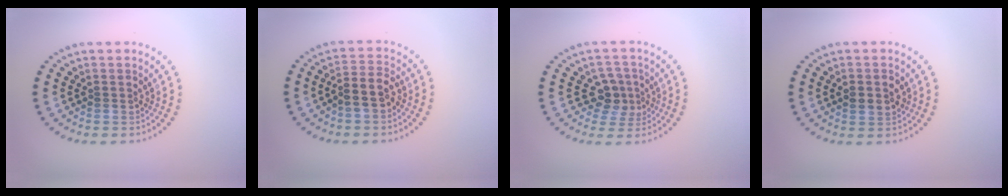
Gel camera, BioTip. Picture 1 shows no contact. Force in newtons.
{"total": 2.9, "press": 2.5, "slide": 1.4}
{"total": 2.8, "press": 2.5, "slide": 1.2}
{"total": 2.0, "press": 2.0, "slide": 0.3}